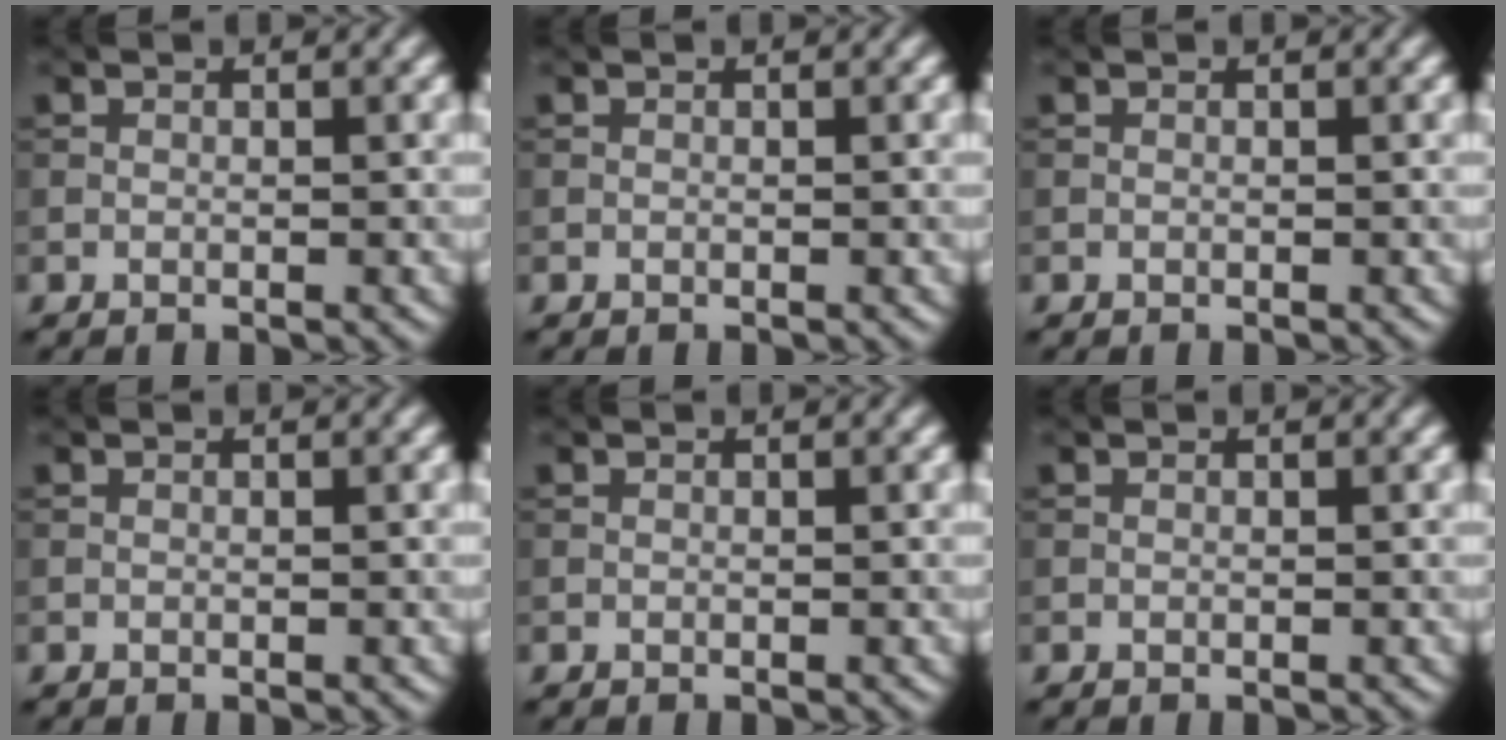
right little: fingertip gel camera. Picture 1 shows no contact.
{"total": 0.0}
{"total": 0.0}
{"total": 0.0}
{"total": 0.0}
{"total": 0.0}